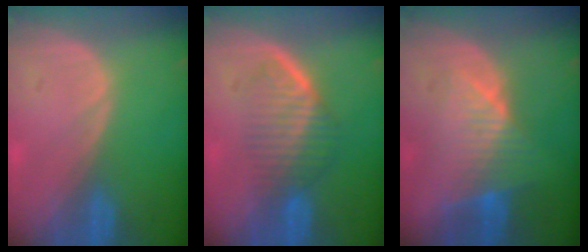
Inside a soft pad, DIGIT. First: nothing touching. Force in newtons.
{"total": 6.7, "press": 5.8, "slide": 3.3}
{"total": 8.0, "press": 6.9, "slide": 4.0}